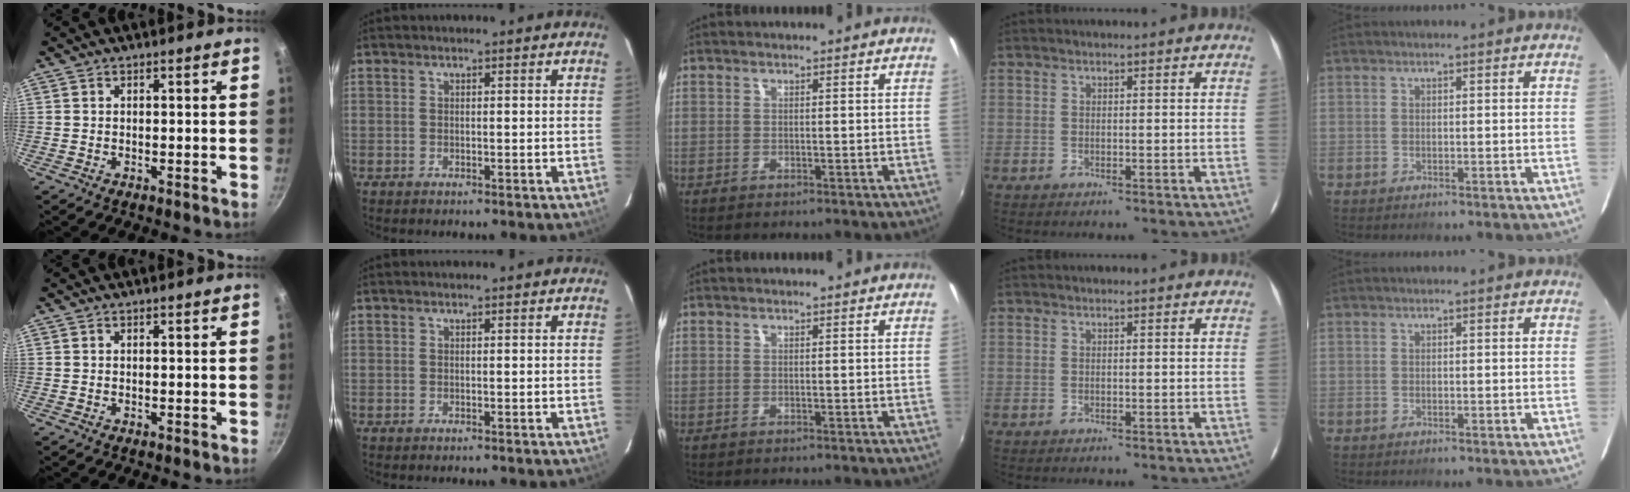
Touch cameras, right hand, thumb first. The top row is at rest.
{}